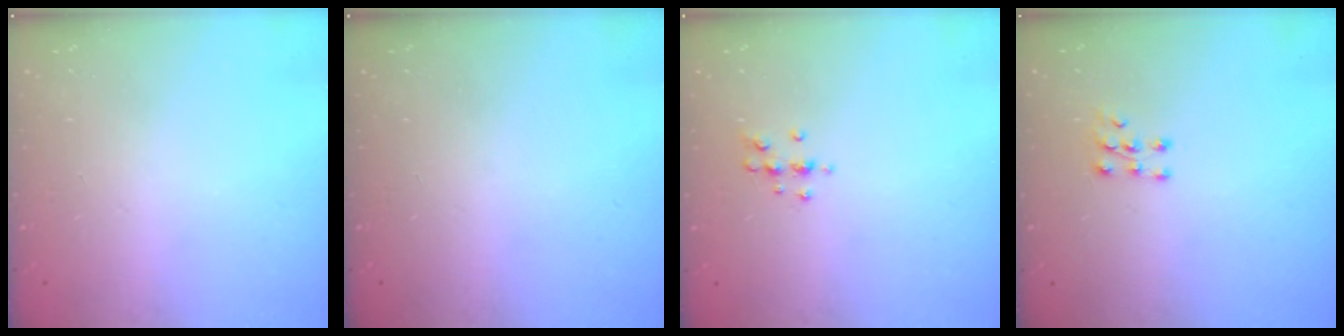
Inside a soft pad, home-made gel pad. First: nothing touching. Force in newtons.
{"total": 0.0}
{"total": 5.7, "press": 5.7, "slide": 0.8}
{"total": 6.6, "press": 6.6, "slide": 0.8}